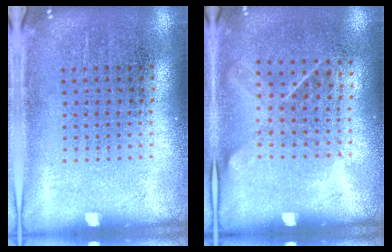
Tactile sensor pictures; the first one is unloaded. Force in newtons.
{"total": 1.3, "press": 1.0, "slide": 0.8}